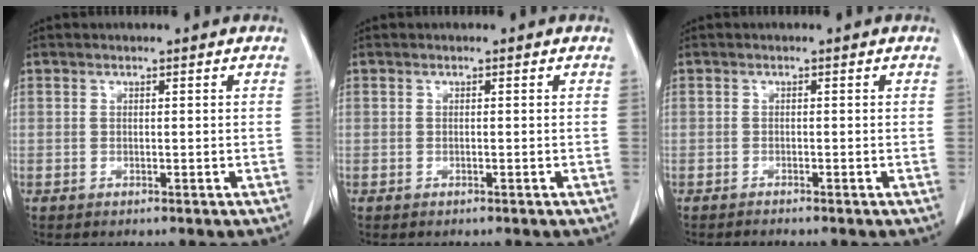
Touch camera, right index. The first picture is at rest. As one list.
[{"total": 0.0}, {"total": 0.9, "force": [-0.8, -0.2, 0.0], "torque": [-0.004, -0.003, -0.014]}]